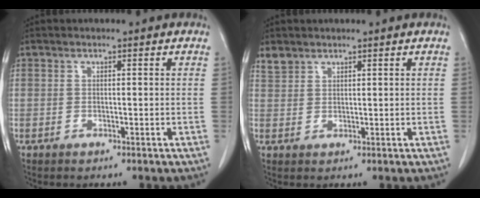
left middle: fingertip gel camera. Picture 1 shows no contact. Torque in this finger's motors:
{"motor_torque": [-0.04, 0.01, 0.04, -0.01]}